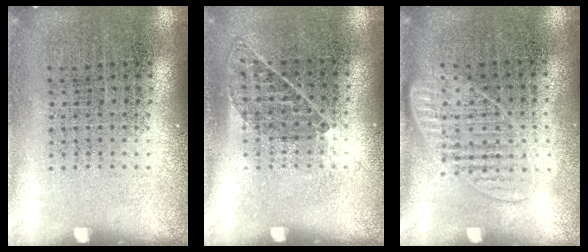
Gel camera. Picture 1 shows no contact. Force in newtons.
{"total": 0.8, "press": 0.6, "slide": 0.5}
{"total": 1.3, "press": 1.2, "slide": 0.5}